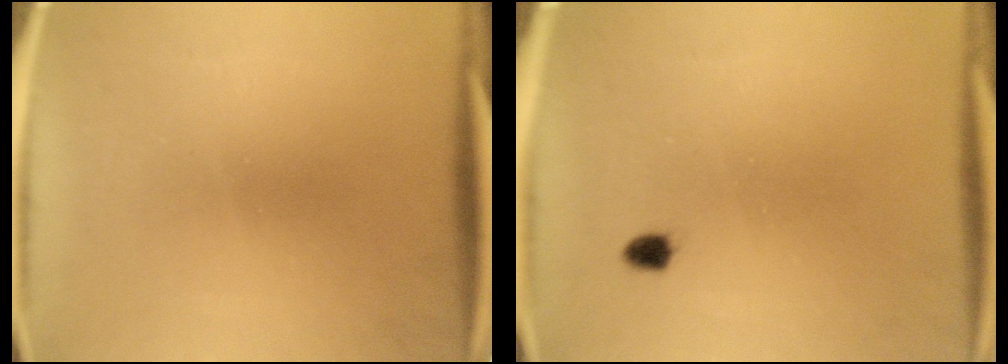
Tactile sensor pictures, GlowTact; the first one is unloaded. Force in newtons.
{"total": 1.2}